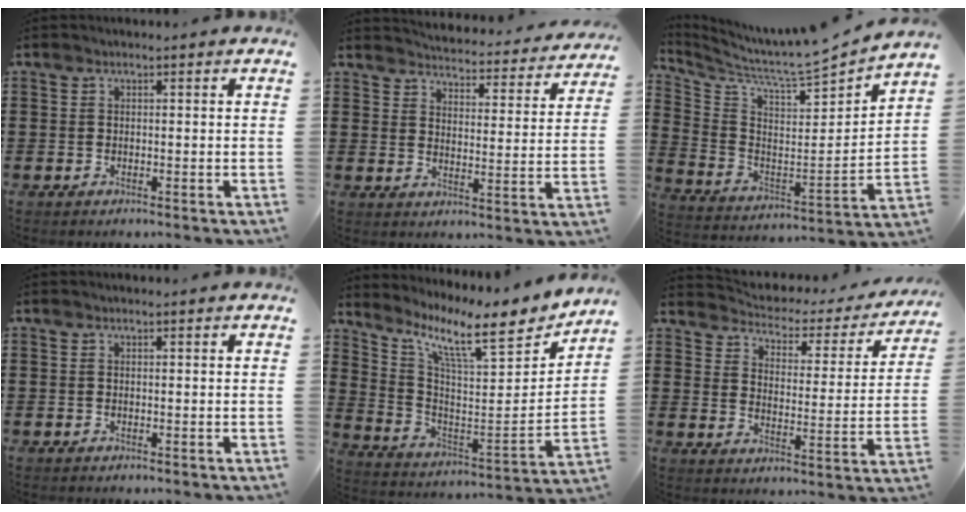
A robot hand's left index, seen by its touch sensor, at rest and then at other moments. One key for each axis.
{"total": 3.8, "fx": 3.8, "fy": -0.2, "fz": 0.1, "tx": -0.017, "ty": -0.037, "tz": 0.060}
{"total": 5.4, "fx": 5.2, "fy": 0.0, "fz": 1.4, "tx": -0.062, "ty": -0.059, "tz": 0.078}
{"total": 0.0}
{"total": 11.1, "fx": 8.5, "fy": 1.6, "fz": 6.9, "tx": -0.148, "ty": -0.066, "tz": 0.133}
{"total": 2.7, "fx": 2.5, "fy": 0.9, "fz": 0.3, "tx": -0.026, "ty": -0.024, "tz": 0.033}